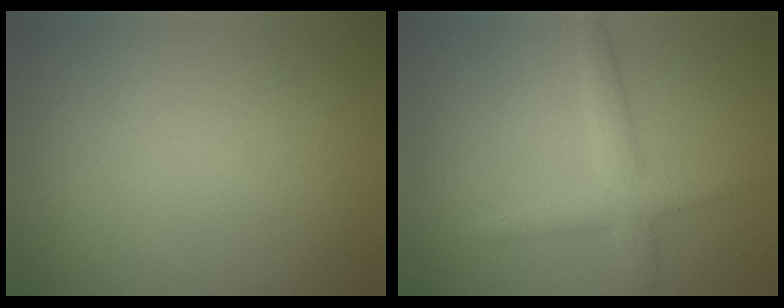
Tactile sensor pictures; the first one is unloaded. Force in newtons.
{"total": 3.2, "press": 3.2, "slide": 0.1}